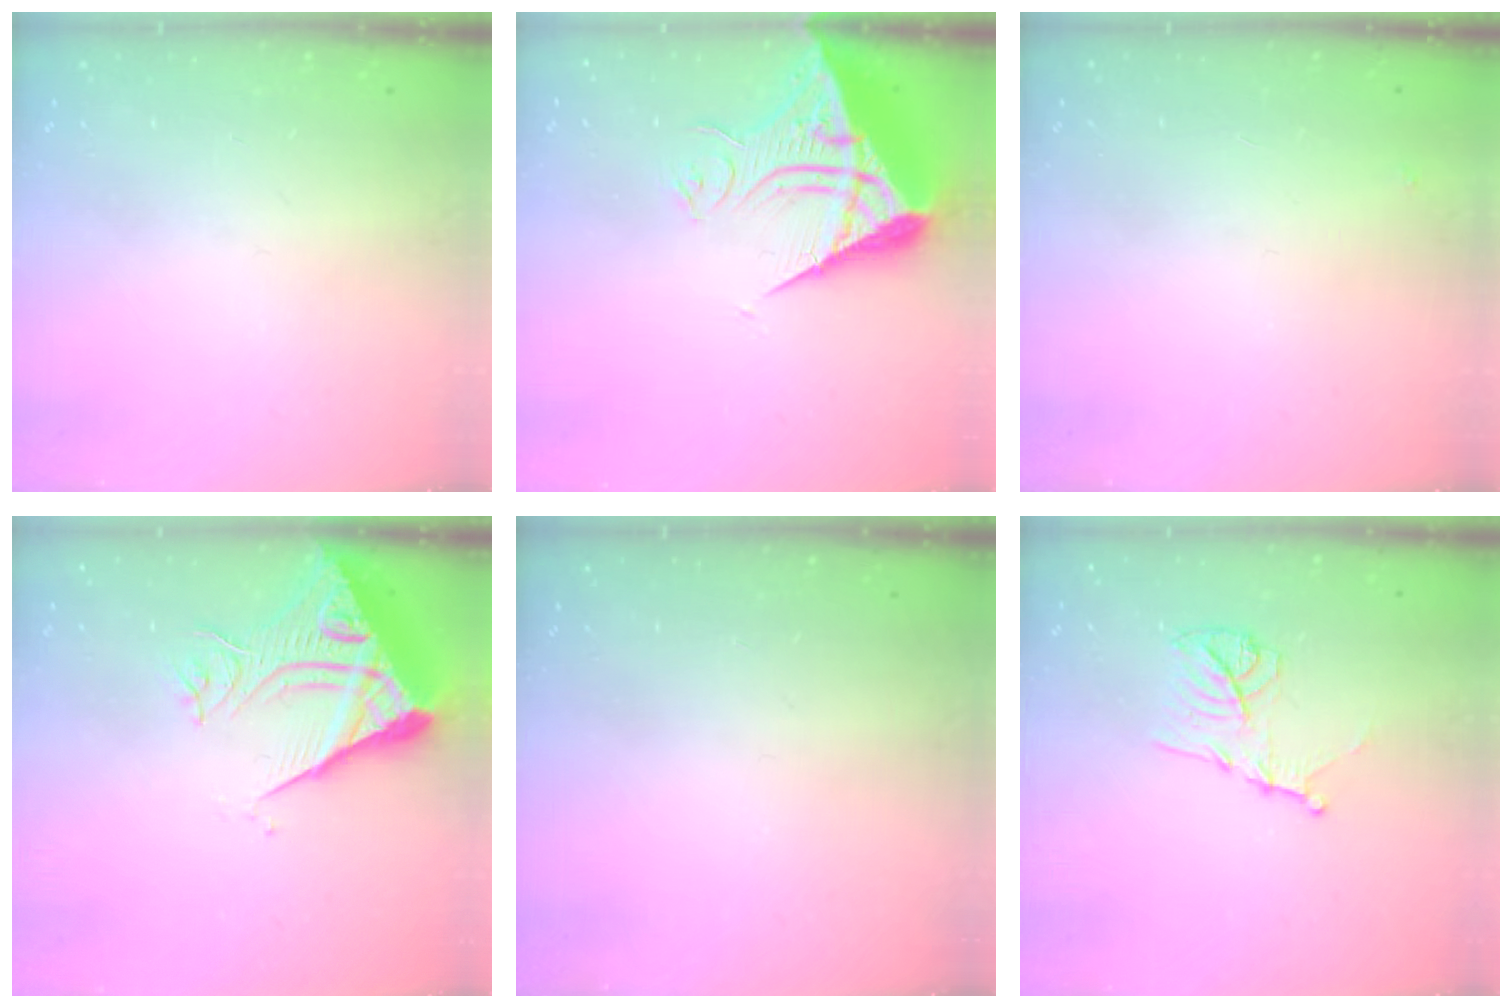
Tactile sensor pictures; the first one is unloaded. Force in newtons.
{"total": 13.2, "press": 13.1, "slide": 1.2}
{"total": 3.8, "press": 3.8, "slide": 0.2}
{"total": 11.1, "press": 11.0, "slide": 1.3}
{"total": 0.0}
{"total": 11.4, "press": 11.4, "slide": 0.3}